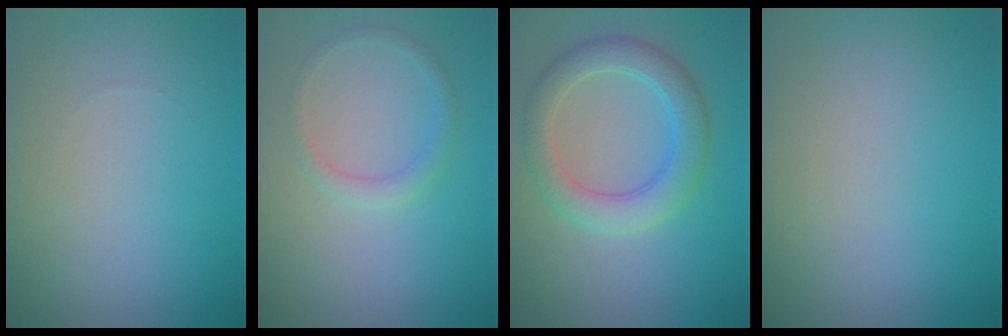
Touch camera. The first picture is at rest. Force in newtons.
{"total": 1.4, "press": 1.4, "slide": 0.1}
{"total": 4.2, "press": 4.2, "slide": 0.3}
{"total": 0.0}